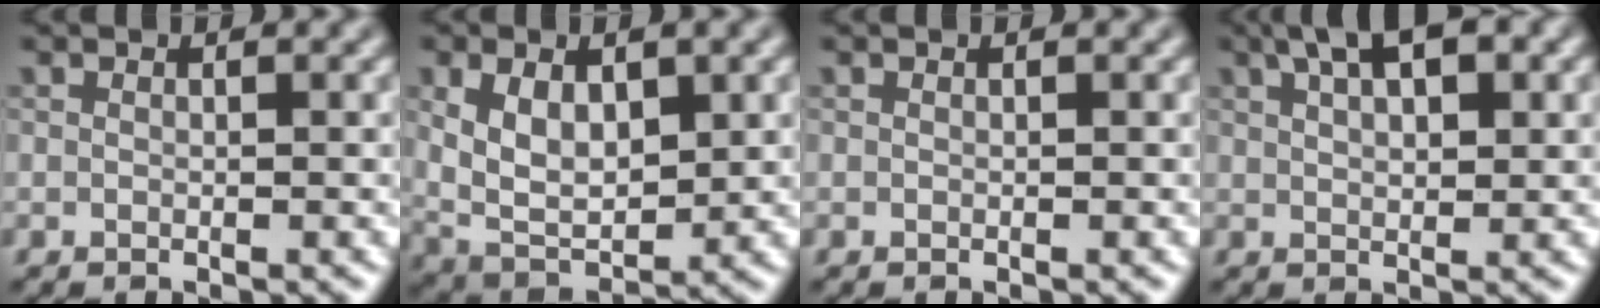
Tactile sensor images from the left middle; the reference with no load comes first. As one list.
[{"total": 6.5, "force": [1.2, 3.4, 5.4], "torque": [-0.110, -0.003, 0.028]}, {"total": 0.0}, {"total": 5.6, "force": [2.8, 2.3, 4.3], "torque": [-0.065, 0.011, 0.041]}]